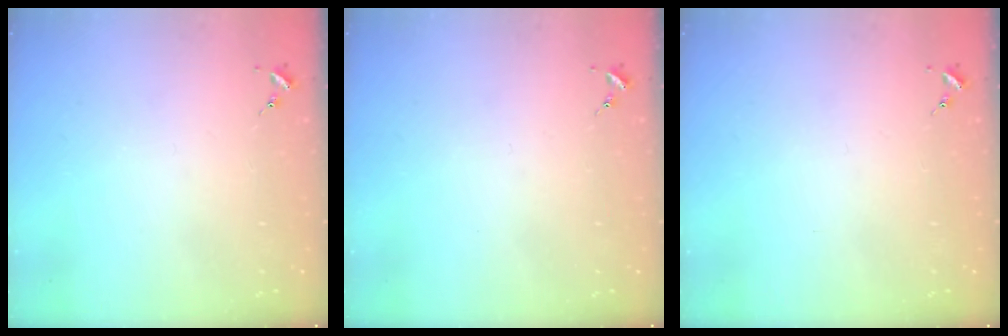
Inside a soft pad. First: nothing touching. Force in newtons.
{"total": 0.0}
{"total": 0.0}